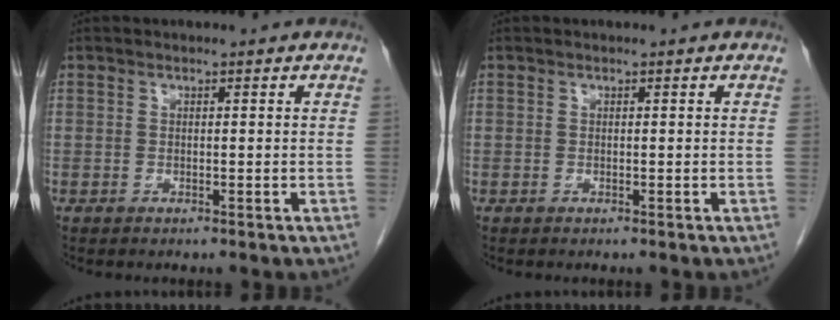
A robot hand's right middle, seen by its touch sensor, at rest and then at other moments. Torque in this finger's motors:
{"motor_torque": [0.10, -0.59, 0.06, 0.00]}